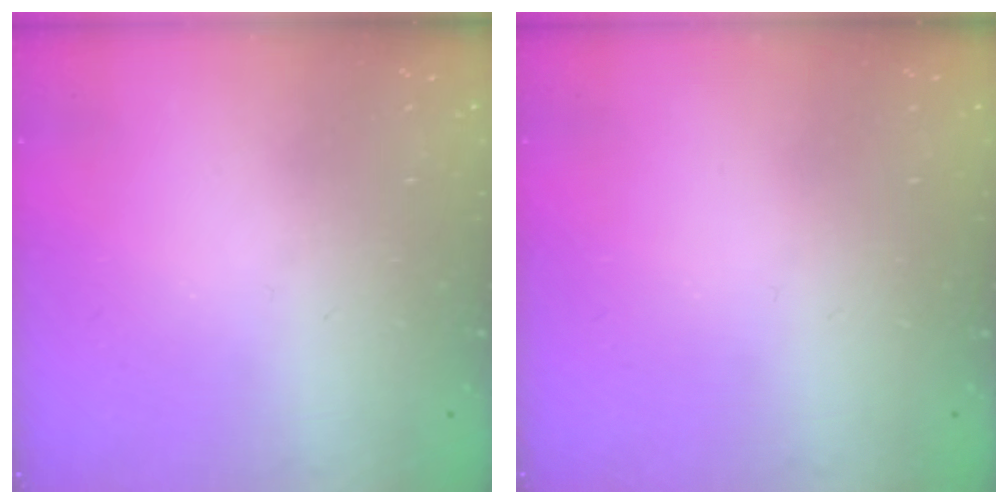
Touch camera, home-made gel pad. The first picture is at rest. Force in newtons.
{"total": 0.0}